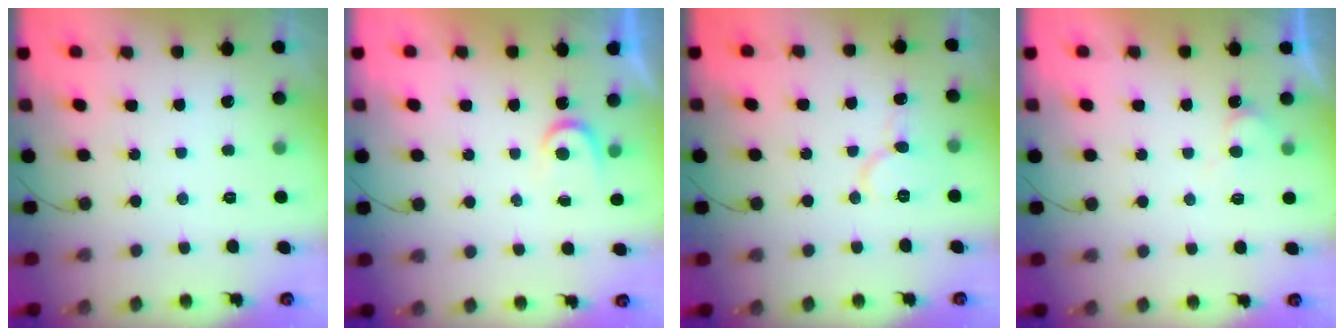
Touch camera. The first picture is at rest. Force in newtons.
{"total": 3.4, "press": 3.4, "slide": 0.4}
{"total": 7.3, "press": 7.2, "slide": 0.7}
{"total": 4.3, "press": 4.2, "slide": 0.5}